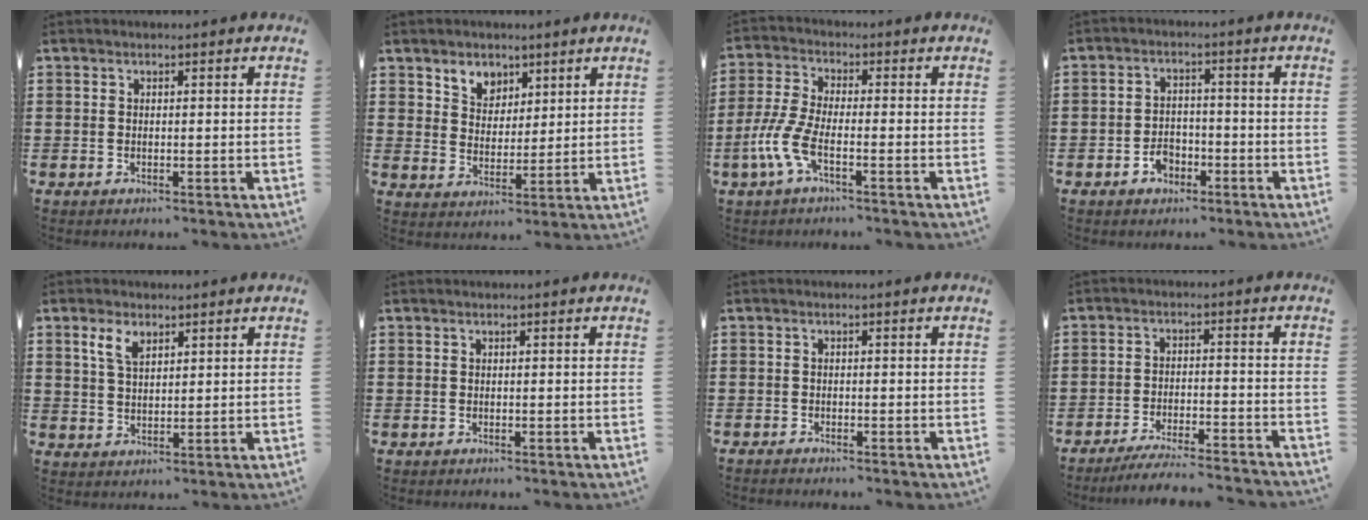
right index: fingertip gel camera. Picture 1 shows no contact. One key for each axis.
{"total": 4.6, "fx": 3.2, "fy": 3.3, "fz": 0.5, "tx": -0.031, "ty": 0.007, "tz": 0.059}
{"total": 6.0, "fx": -2.9, "fy": 1.8, "fz": 5.0, "tx": -0.142, "ty": -0.021, "tz": -0.064}
{"total": 3.4, "fx": -2.0, "fy": 2.3, "fz": 1.6, "tx": -0.032, "ty": 0.005, "tz": -0.039}
{"total": 3.7, "fx": 2.2, "fy": 1.7, "fz": 2.4, "tx": -0.054, "ty": 0.006, "tz": 0.040}
{"total": 0.0}
{"total": 0.8, "fx": -0.8, "fy": 0.1, "fz": 0.0, "tx": -0.001, "ty": 0.001, "tz": -0.016}
{"total": 4.7, "fx": -4.5, "fy": -0.2, "fz": 1.5, "tx": -0.033, "ty": -0.010, "tz": -0.089}